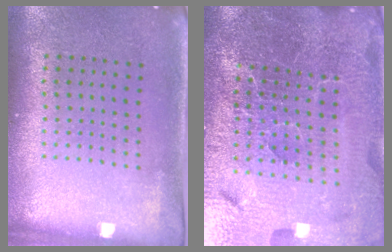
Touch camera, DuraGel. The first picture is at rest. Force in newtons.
{"total": 6.8, "press": 5.9, "slide": 3.3}